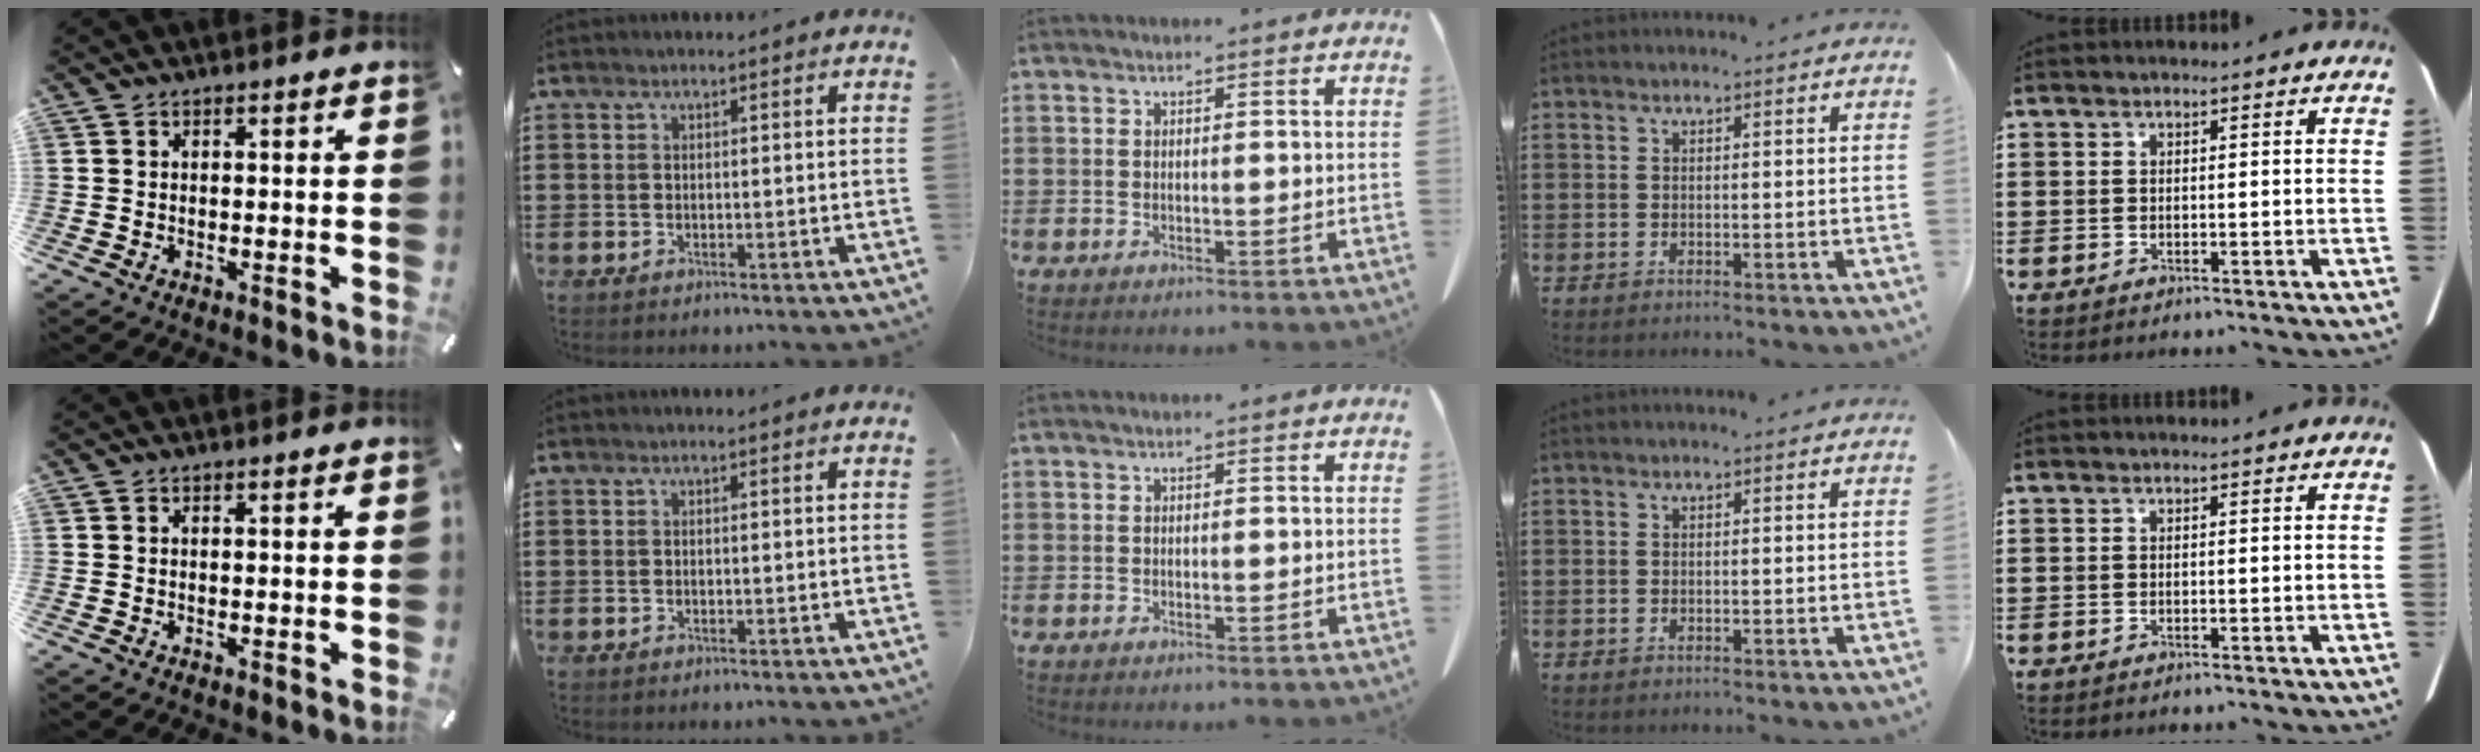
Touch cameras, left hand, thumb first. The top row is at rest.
{}